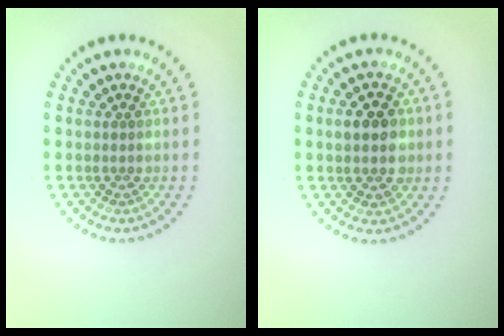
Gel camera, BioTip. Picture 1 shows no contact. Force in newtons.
{"total": 3.3, "press": 3.3, "slide": 0.4}